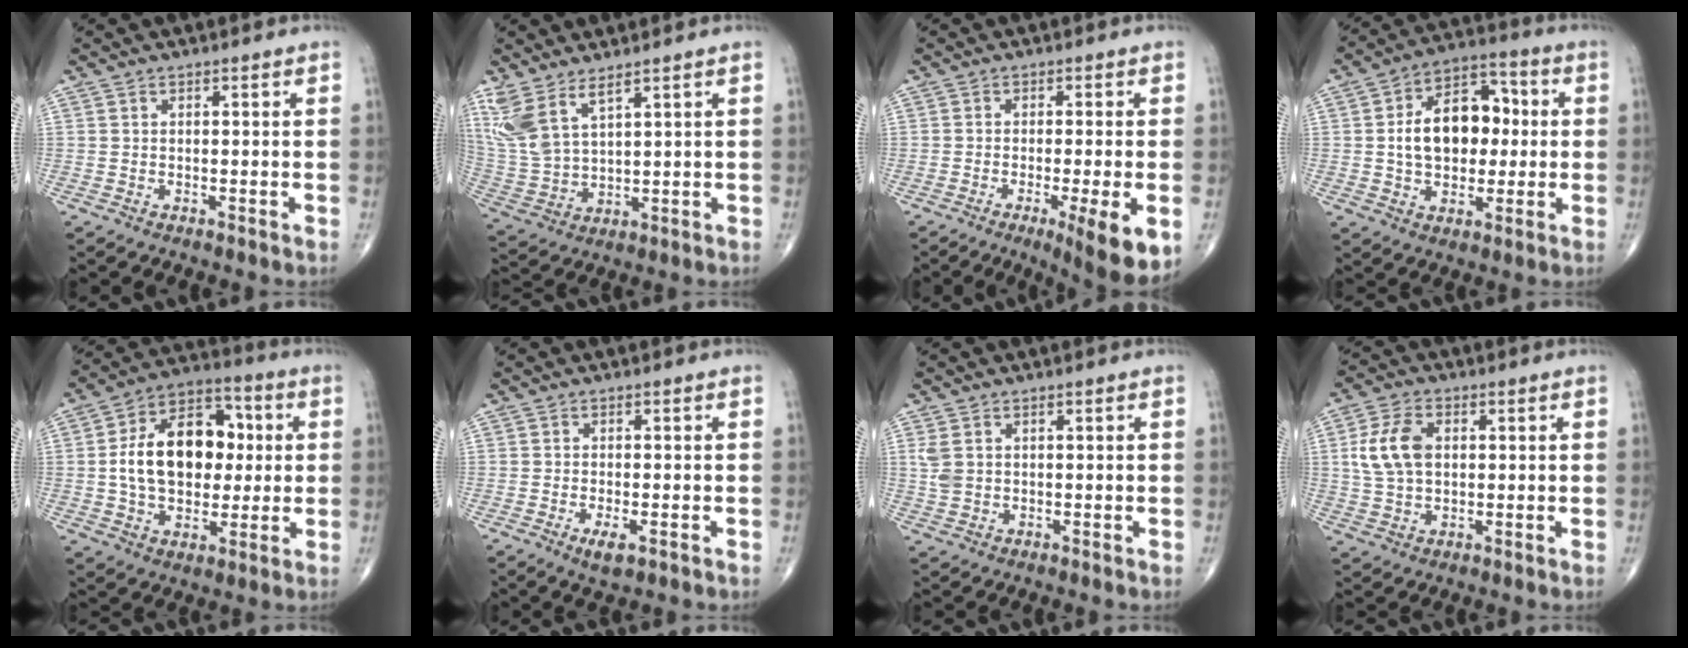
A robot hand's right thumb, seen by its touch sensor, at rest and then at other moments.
{"total": 10.0, "force": [6.5, 3.8, 6.6], "torque": [-0.149, -0.026, 0.152]}
{"total": 10.0, "force": [-3.6, 1.5, 9.2], "torque": [-0.130, -0.017, -0.051]}
{"total": 14.9, "force": [0.8, 10.0, 11.0], "torque": [-0.142, 0.028, 0.009]}
{"total": 18.4, "force": [1.4, 12.3, 13.6], "torque": [-0.189, 0.024, 0.020]}
{"total": 3.1, "force": [-1.4, 1.1, 2.6], "torque": [-0.046, -0.005, -0.022]}
{"total": 3.2, "force": [0.9, 2.4, 2.0], "torque": [-0.043, 0.001, 0.024]}
{"total": 9.0, "force": [1.5, 5.8, 6.7], "torque": [-0.132, 0.005, 0.032]}